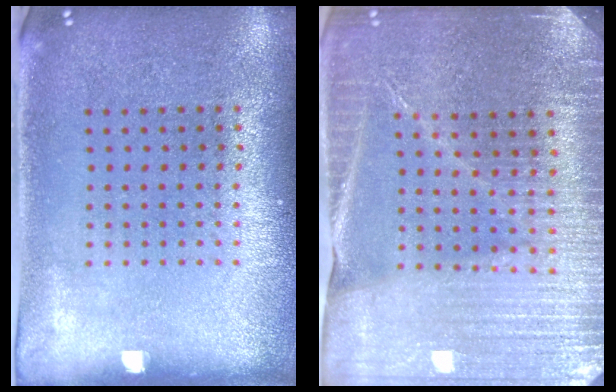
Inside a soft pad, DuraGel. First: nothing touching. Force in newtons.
{"total": 4.3, "press": 4.0, "slide": 1.6}